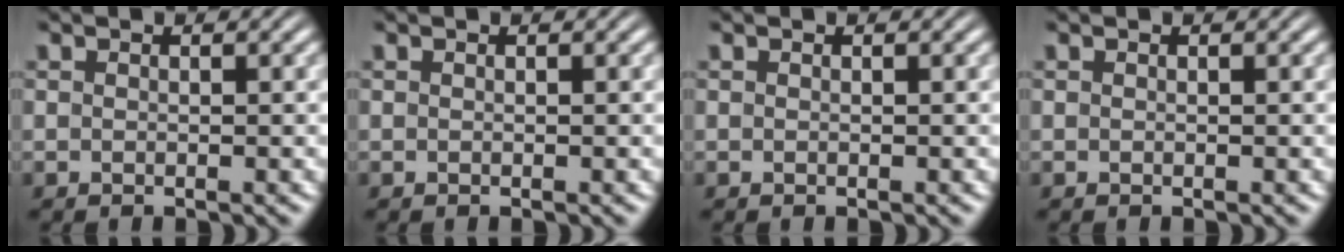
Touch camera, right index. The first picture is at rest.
{"total": 0.0}
{"total": 0.0}
{"total": 0.0}